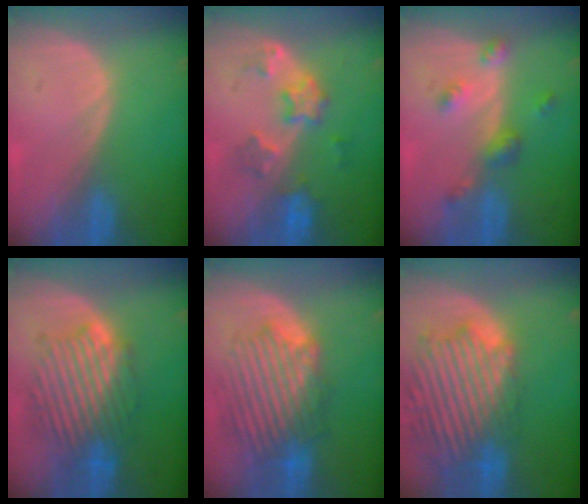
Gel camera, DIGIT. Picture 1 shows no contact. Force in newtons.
{"total": 5.9, "press": 5.7, "slide": 1.8}
{"total": 4.8, "press": 4.3, "slide": 2.3}
{"total": 9.2, "press": 9.2, "slide": 0.5}
{"total": 9.1, "press": 9.1, "slide": 0.8}
{"total": 14.3, "press": 12.4, "slide": 7.1}